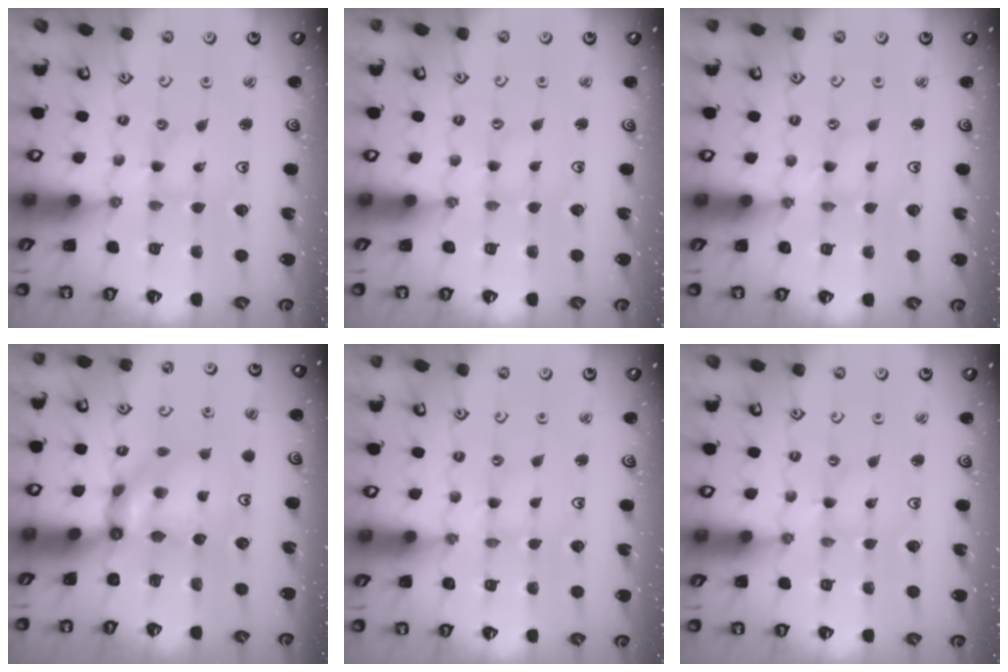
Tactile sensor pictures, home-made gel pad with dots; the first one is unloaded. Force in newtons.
{"total": 0.0}
{"total": 0.0}
{"total": 7.8, "press": 7.8, "slide": 0.5}
{"total": 0.0}
{"total": 0.0}